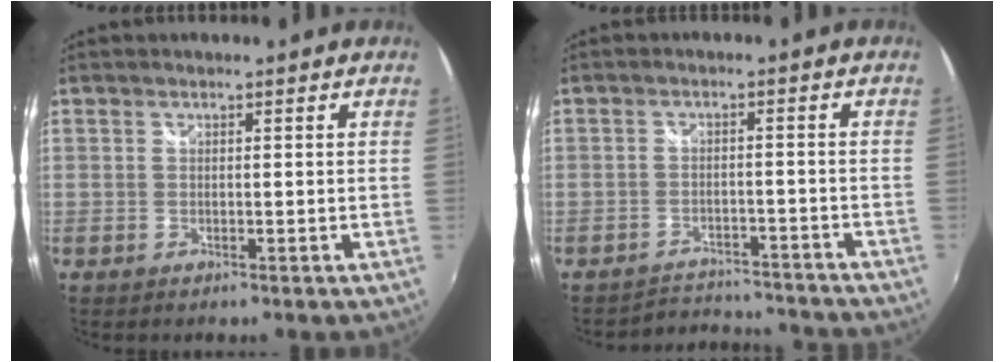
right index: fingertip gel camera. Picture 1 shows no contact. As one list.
[{"total": 9.5, "force": [-9.3, 1.7, 1.4], "torque": [-0.040, 0.013, -0.125]}]